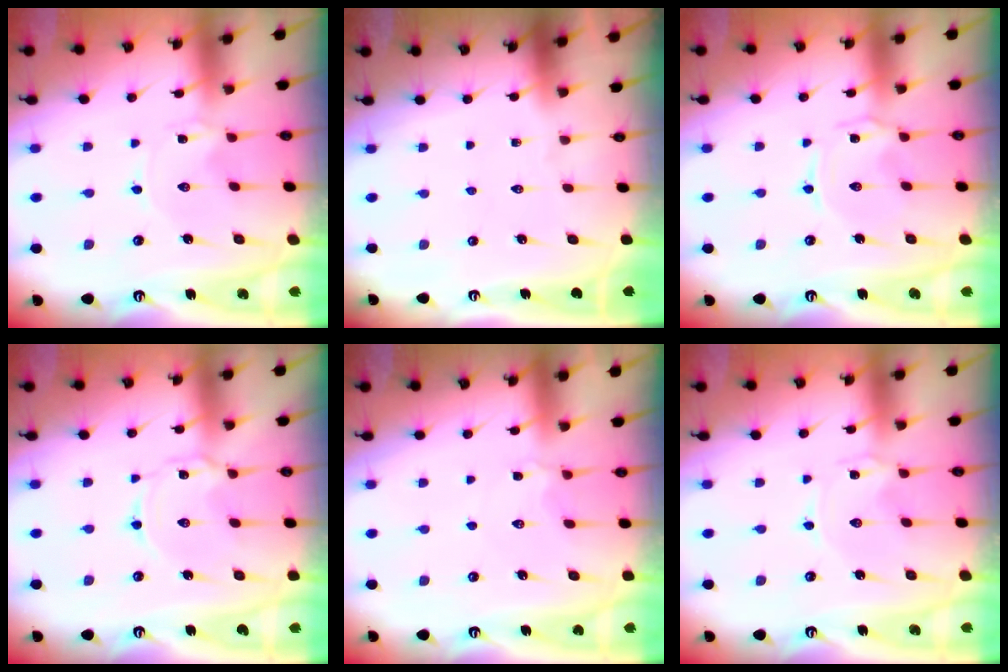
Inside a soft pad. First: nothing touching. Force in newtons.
{"total": 0.0}
{"total": 0.7, "press": 0.6, "slide": 0.2}
{"total": 2.0, "press": 2.0, "slide": 0.2}
{"total": 2.7, "press": 2.6, "slide": 0.5}
{"total": 0.0}